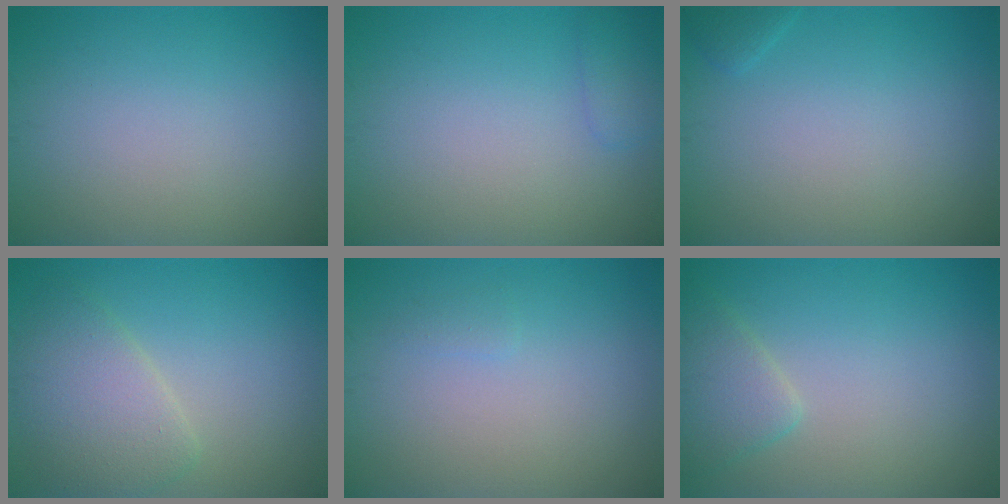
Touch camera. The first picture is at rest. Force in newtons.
{"total": 1.3, "press": 1.3, "slide": 0.1}
{"total": 0.7, "press": 0.7, "slide": 0.1}
{"total": 4.3, "press": 4.3, "slide": 0.5}
{"total": 0.6, "press": 0.5, "slide": 0.1}
{"total": 2.5, "press": 2.5, "slide": 0.2}